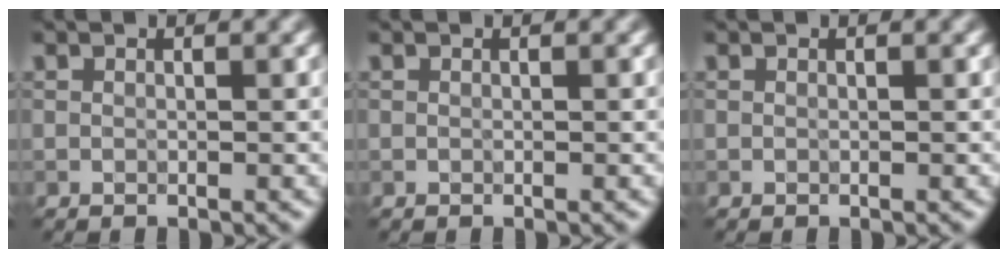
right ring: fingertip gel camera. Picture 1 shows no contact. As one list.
[{"total": 0.0}, {"total": 0.0}]